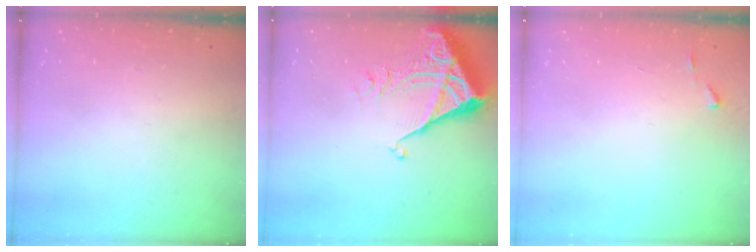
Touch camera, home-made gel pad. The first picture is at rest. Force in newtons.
{"total": 5.3, "press": 5.3, "slide": 0.7}
{"total": 2.7, "press": 2.7, "slide": 0.3}